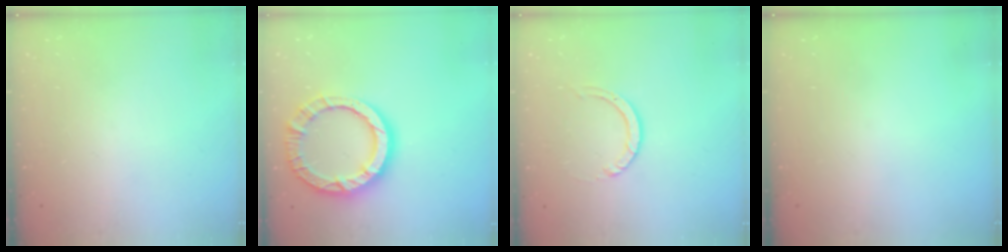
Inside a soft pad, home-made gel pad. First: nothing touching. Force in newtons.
{"total": 13.7, "press": 13.6, "slide": 1.4}
{"total": 3.1, "press": 3.1, "slide": 0.3}
{"total": 0.0}